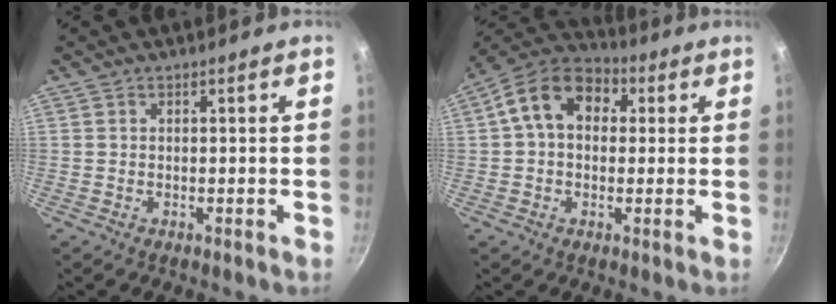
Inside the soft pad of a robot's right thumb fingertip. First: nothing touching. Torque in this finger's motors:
{"motor_torque": [1.46, 1.50, 0.47, -0.39, 0.35]}